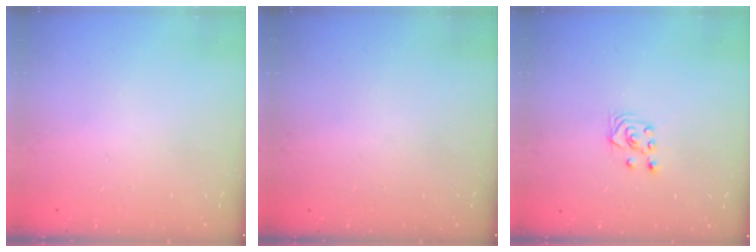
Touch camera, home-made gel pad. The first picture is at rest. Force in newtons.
{"total": 0.0}
{"total": 2.6, "press": 2.5, "slide": 1.0}